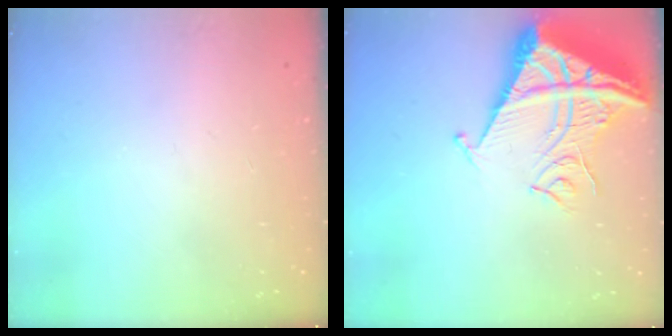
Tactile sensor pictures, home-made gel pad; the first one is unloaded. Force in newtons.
{"total": 11.9, "press": 11.8, "slide": 1.2}